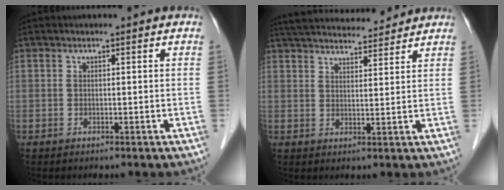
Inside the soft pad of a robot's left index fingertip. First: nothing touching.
{"total": 16.0, "force": [14.9, 2.6, 5.2], "torque": [-0.091, 0.039, 0.225]}